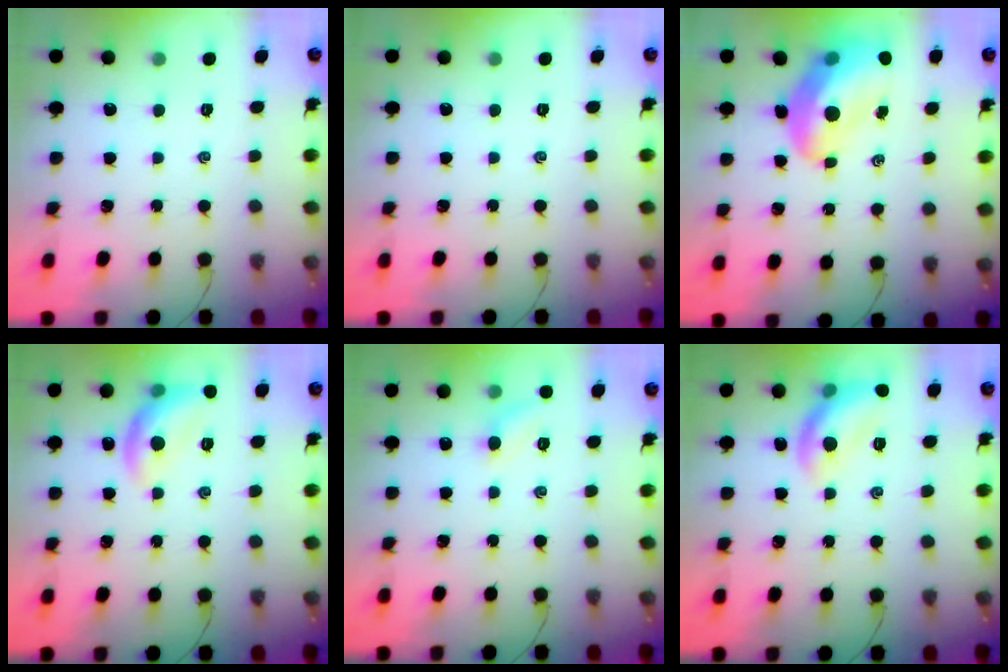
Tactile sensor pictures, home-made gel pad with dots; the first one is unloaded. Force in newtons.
{"total": 0.0}
{"total": 13.9, "press": 13.4, "slide": 3.6}
{"total": 11.6, "press": 11.6, "slide": 0.7}
{"total": 6.2, "press": 5.9, "slide": 1.9}
{"total": 12.5, "press": 12.3, "slide": 2.3}